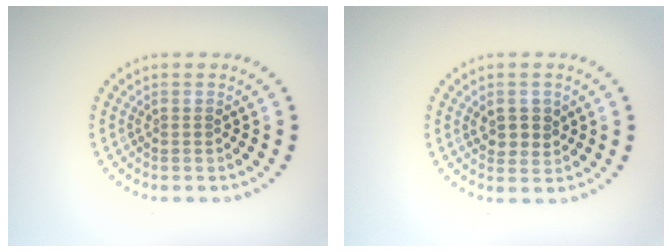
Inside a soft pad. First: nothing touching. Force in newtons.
{"total": 2.3, "press": 2.2, "slide": 0.7}